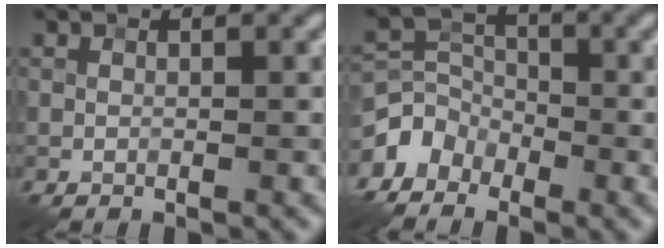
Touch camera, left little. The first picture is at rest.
{"total": 3.5, "force": [-2.6, 2.2, 0.7], "torque": [-0.015, 0.006, -0.061]}